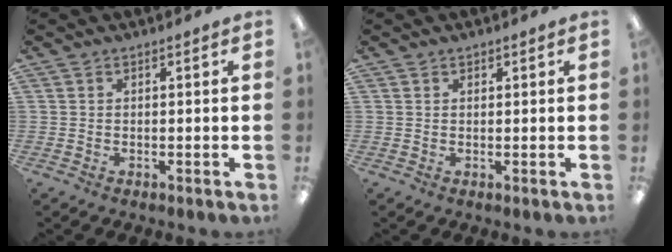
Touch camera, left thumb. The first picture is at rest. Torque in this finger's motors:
{"motor_torque": [-0.02, -0.11, -0.09, -0.05, -0.03]}